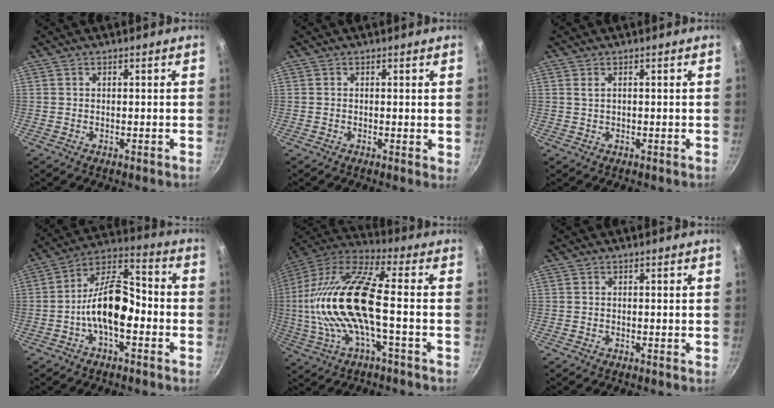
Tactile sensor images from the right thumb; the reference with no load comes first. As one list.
[{"total": 1.0, "force": [0.2, 0.4, 0.9], "torque": [-0.011, -0.003, -0.001]}, {"total": 0.8, "force": [0.2, 0.3, 0.7], "torque": [-0.014, 0.002, 0.005]}, {"total": 12.9, "force": [-3.3, 6.2, 10.8], "torque": [-0.166, 0.051, -0.072]}, {"total": 20.5, "force": [-1.4, 6.4, 19.4], "torque": [-0.391, 0.032, -0.036]}, {"total": 0.0}]